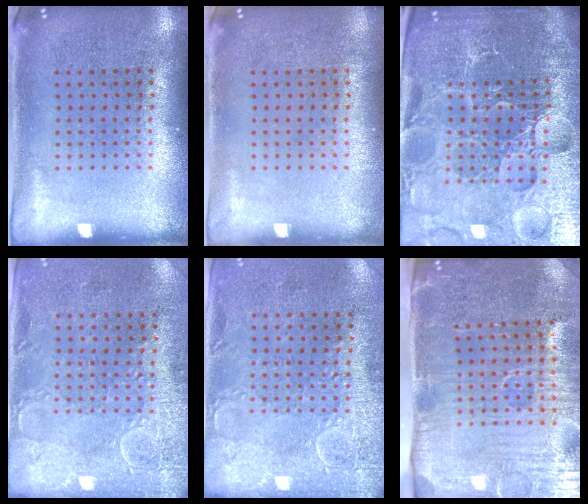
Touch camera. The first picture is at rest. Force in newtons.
{"total": 0.0}
{"total": 6.3, "press": 5.6, "slide": 2.9}
{"total": 2.9, "press": 2.4, "slide": 1.6}
{"total": 2.9, "press": 2.3, "slide": 1.8}
{"total": 5.2, "press": 4.4, "slide": 2.8}